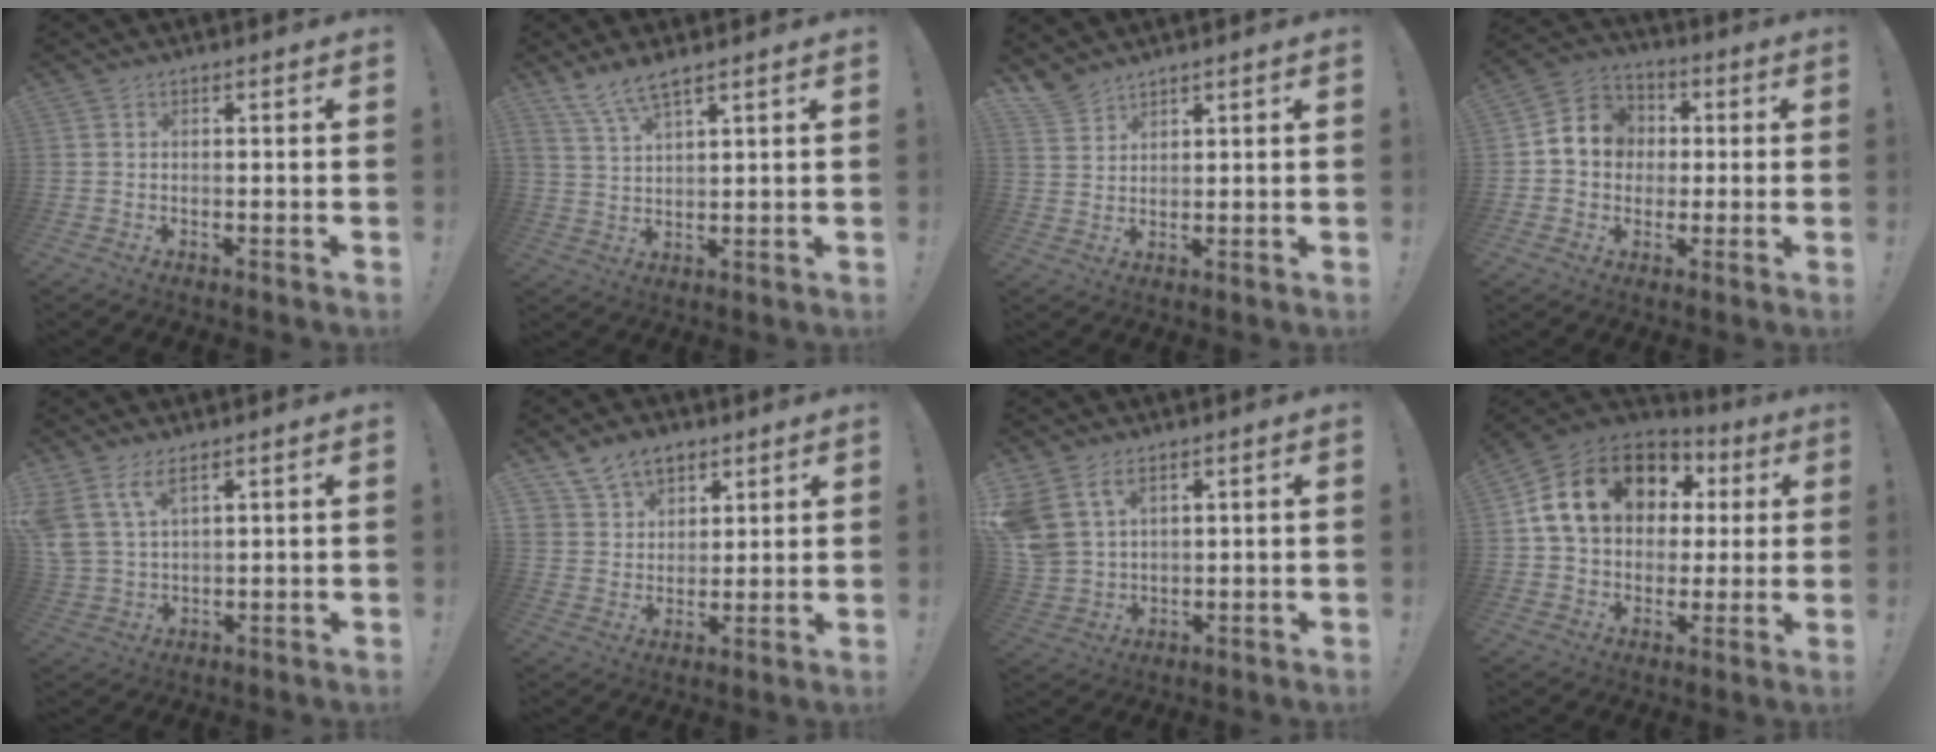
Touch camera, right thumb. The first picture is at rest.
{"total": 6.1, "force": [5.0, 0.9, 3.3], "torque": [-0.072, -0.021, 0.093]}
{"total": 4.7, "force": [4.3, 1.8, 1.1], "torque": [-0.020, -0.028, 0.082]}
{"total": 10.0, "force": [0.8, 9.2, 3.8], "torque": [-0.044, 0.009, 0.023]}
{"total": 7.4, "force": [4.8, 3.2, 4.6], "torque": [-0.102, -0.016, 0.095]}
{"total": 9.5, "force": [6.4, 6.5, 2.4], "torque": [-0.038, -0.041, 0.126]}
{"total": 8.1, "force": [4.7, 5.3, 4.0], "torque": [-0.095, -0.020, 0.096]}
{"total": 19.3, "force": [7.0, 13.9, 11.5], "torque": [-0.182, -0.014, 0.139]}